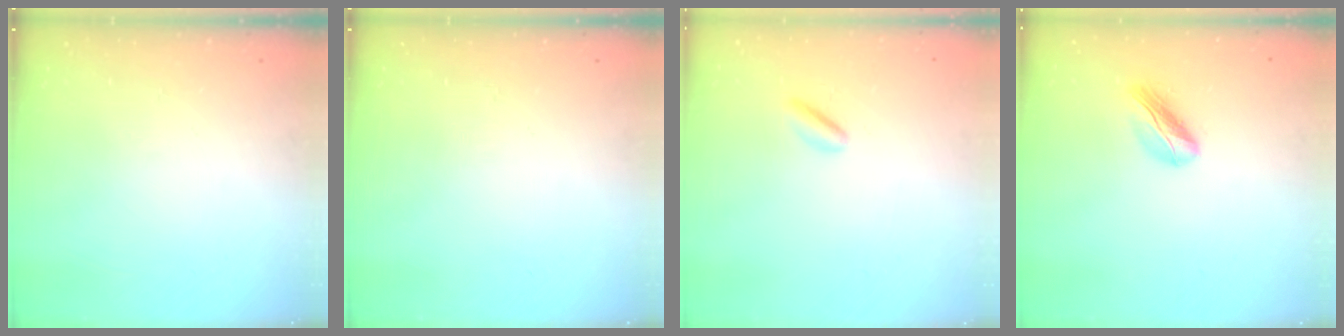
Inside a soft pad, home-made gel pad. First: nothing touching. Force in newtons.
{"total": 0.0}
{"total": 2.4, "press": 2.4, "slide": 0.5}
{"total": 5.9, "press": 5.7, "slide": 1.3}